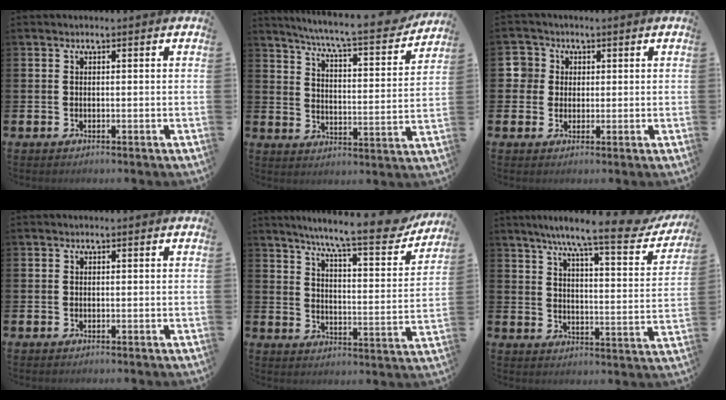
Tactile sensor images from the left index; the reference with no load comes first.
{"total": 7.7, "force": [7.0, 0.4, 3.1], "torque": [-0.081, -0.054, 0.113]}
{"total": 3.9, "force": [1.4, 3.7, 0.1], "torque": [-0.002, 0.004, 0.018]}
{"total": 0.0}
{"total": 10.4, "force": [8.8, 0.9, 5.4], "torque": [-0.102, -0.060, 0.141]}
{"total": 9.5, "force": [7.7, 0.7, 5.5], "torque": [-0.104, -0.056, 0.117]}